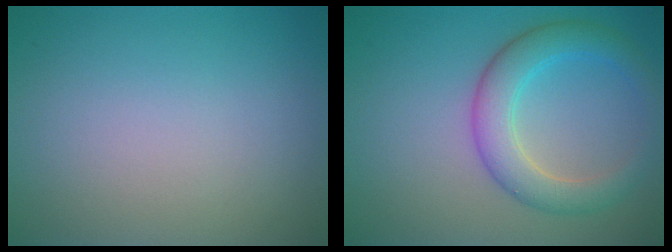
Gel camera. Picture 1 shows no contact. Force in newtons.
{"total": 4.5, "press": 4.5, "slide": 0.1}